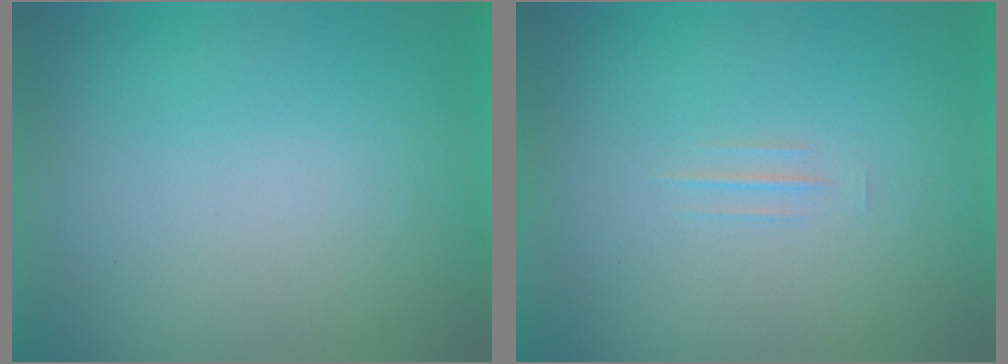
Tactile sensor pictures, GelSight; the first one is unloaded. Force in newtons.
{"total": 1.2}